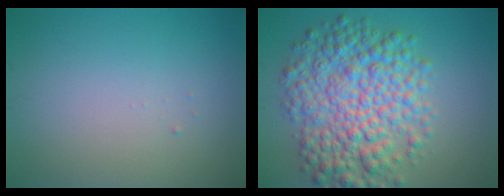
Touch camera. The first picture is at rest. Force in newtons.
{"total": 8.8, "press": 8.8, "slide": 0.1}